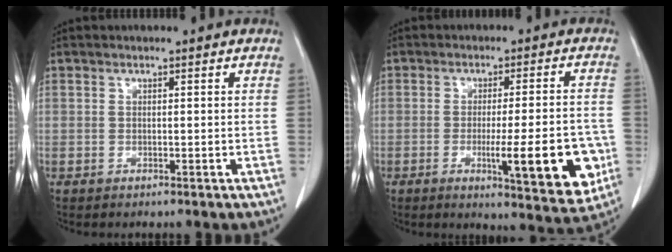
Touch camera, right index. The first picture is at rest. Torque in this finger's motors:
{"motor_torque": [0.55, -0.25, 0.30, 0.09]}